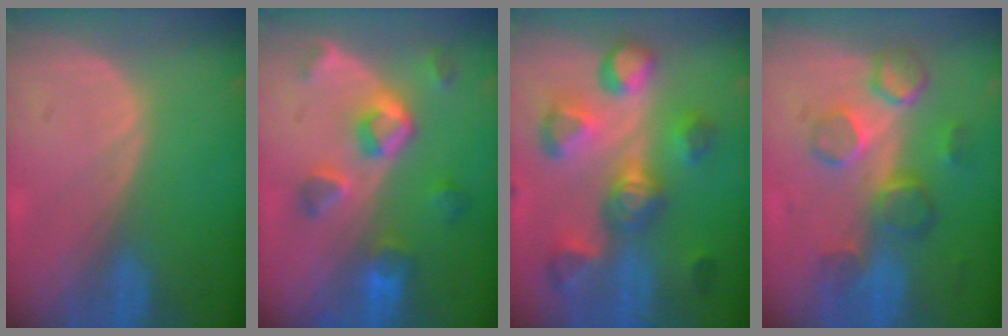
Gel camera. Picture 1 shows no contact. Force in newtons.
{"total": 7.8, "press": 7.0, "slide": 3.4}
{"total": 9.9, "press": 9.7, "slide": 1.9}
{"total": 8.4, "press": 7.6, "slide": 3.6}